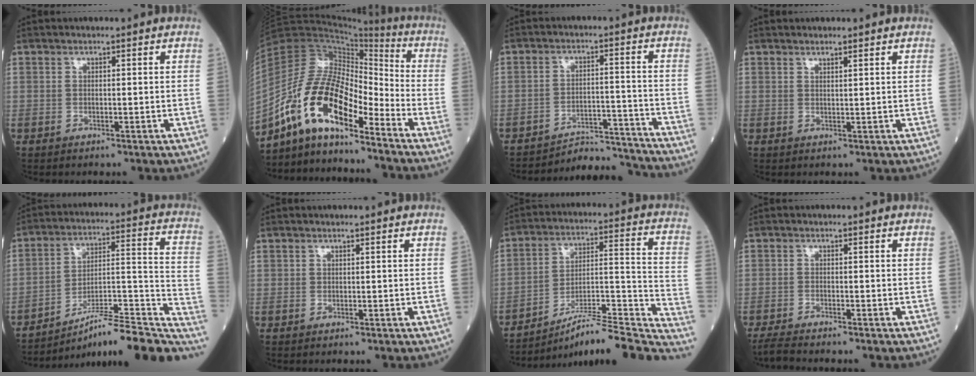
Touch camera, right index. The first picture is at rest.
{"total": 14.6, "force": [-9.9, 4.3, 9.8], "torque": [-0.194, 0.028, -0.182]}
{"total": 9.7, "force": [-9.6, 0.0, -1.1], "torque": [0.018, 0.029, -0.141]}
{"total": 1.0, "force": [0.9, -0.1, 0.5], "torque": [-0.010, -0.003, 0.017]}
{"total": 21.2, "force": [-17.5, 1.8, 11.8], "torque": [-0.108, 0.033, -0.262]}
{"total": 0.0}
{"total": 23.5, "force": [-20.9, 0.5, 10.8], "torque": [-0.101, 0.017, -0.308]}
{"total": 3.9, "force": [-3.6, -0.4, 1.6], "torque": [-0.027, -0.012, -0.061]}